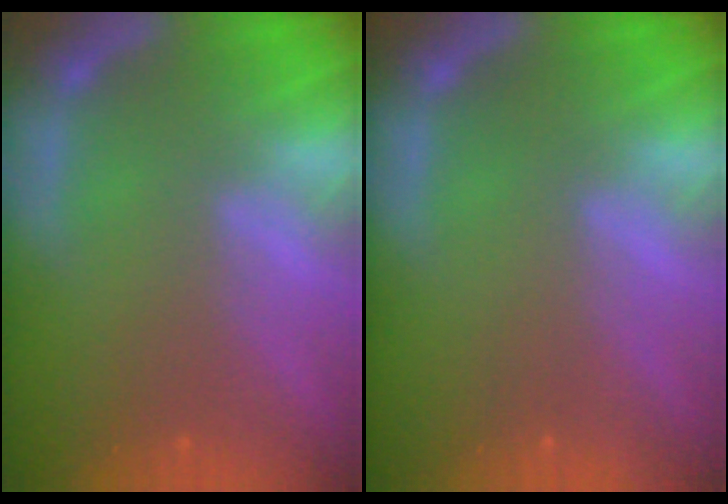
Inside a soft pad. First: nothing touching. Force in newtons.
{"total": 0.0}